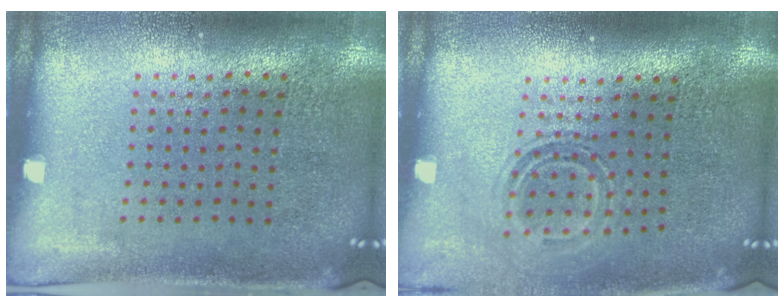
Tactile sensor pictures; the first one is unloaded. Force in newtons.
{"total": 1.5, "press": 1.0, "slide": 1.1}